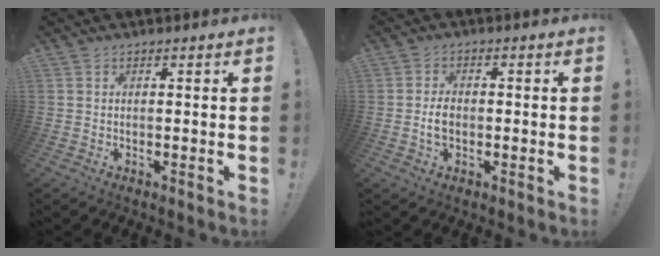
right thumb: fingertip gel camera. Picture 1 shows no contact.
{"total": 4.1, "force": [-0.7, 2.6, 3.1], "torque": [-0.044, 0.002, -0.015]}